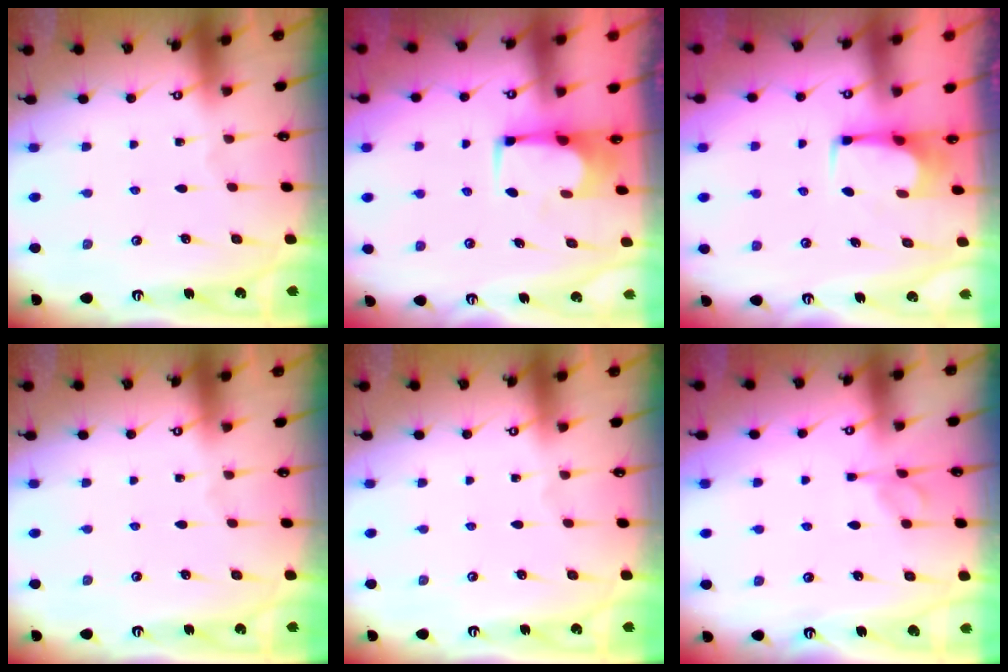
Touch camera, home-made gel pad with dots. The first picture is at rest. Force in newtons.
{"total": 1.7, "press": 1.7, "slide": 0.3}
{"total": 2.3, "press": 2.3, "slide": 0.4}
{"total": 0.0}
{"total": 0.0}
{"total": 4.1, "press": 4.0, "slide": 0.6}